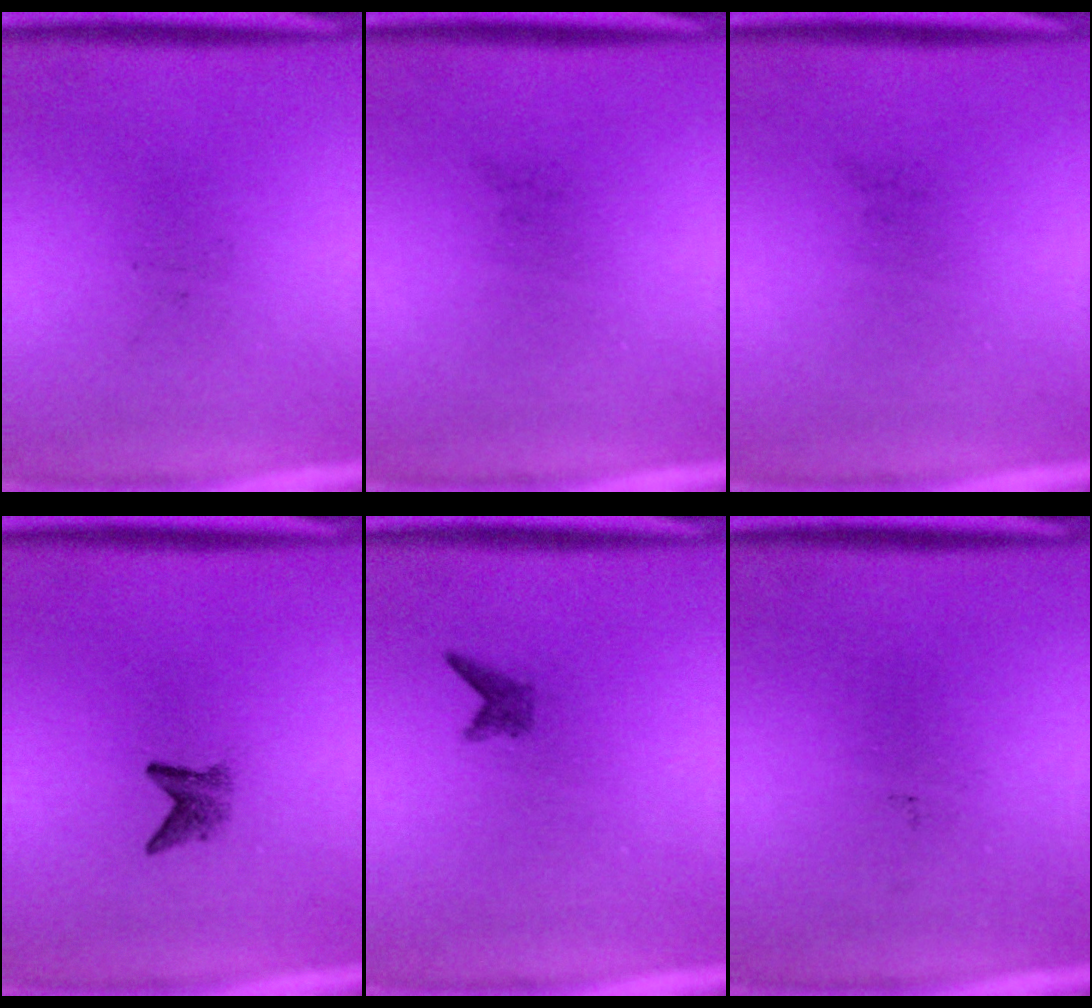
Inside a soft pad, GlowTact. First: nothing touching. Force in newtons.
{"total": 0.0}
{"total": 0.0}
{"total": 2.0}
{"total": 1.2}
{"total": 0.0}